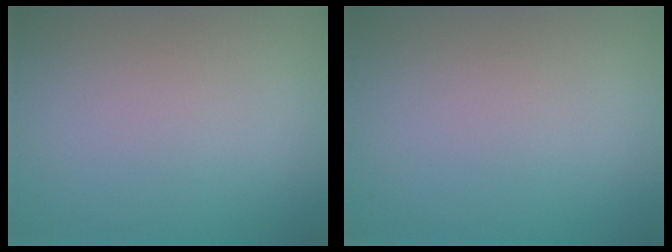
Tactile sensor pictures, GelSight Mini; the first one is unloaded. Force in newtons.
{"total": 0.0}